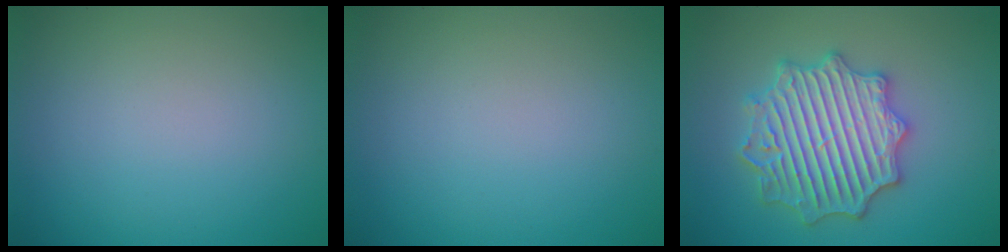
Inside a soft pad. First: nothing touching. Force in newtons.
{"total": 0.0}
{"total": 6.7, "press": 6.6, "slide": 1.0}